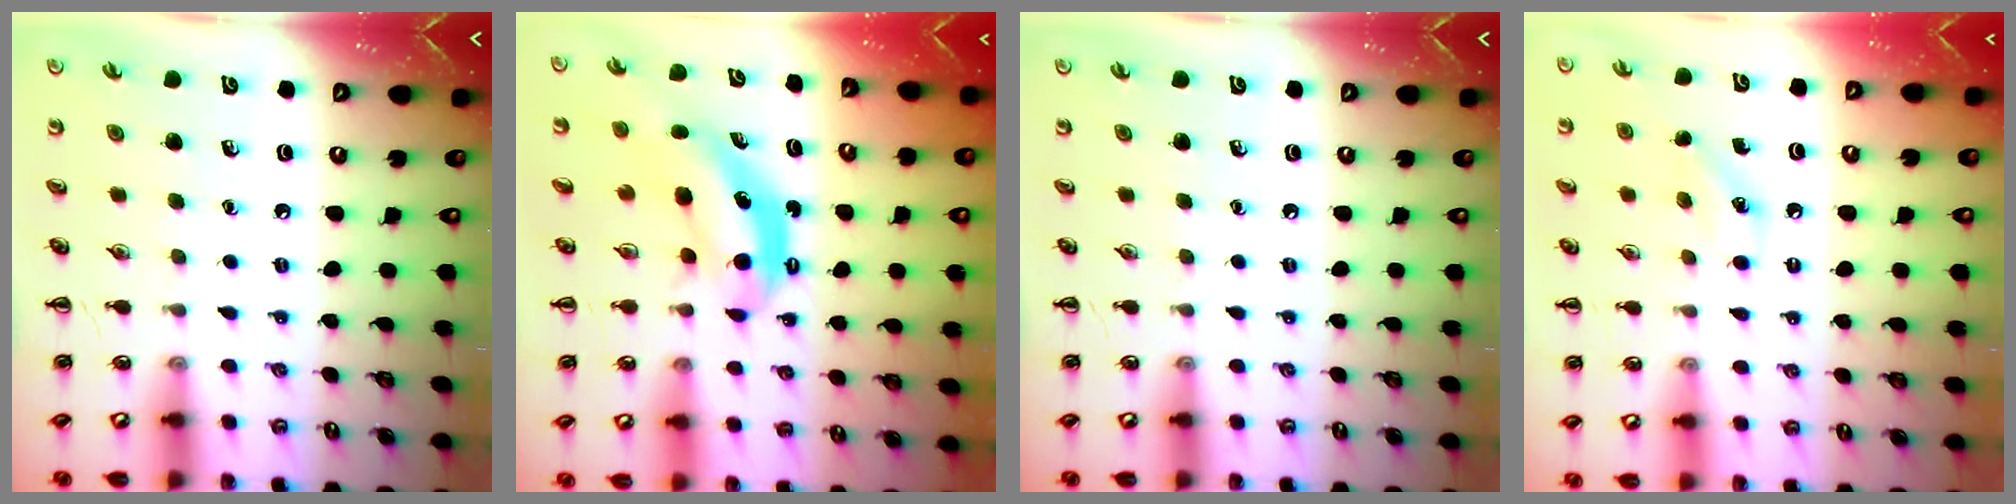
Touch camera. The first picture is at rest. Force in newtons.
{"total": 5.9, "press": 5.8, "slide": 0.4}
{"total": 0.0}
{"total": 6.6, "press": 6.4, "slide": 1.8}